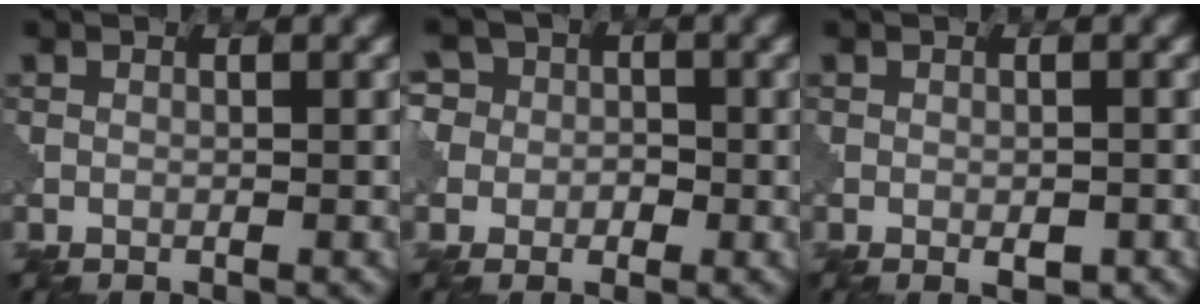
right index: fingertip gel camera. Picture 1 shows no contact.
{"total": 3.9, "force": [-0.5, 3.8, 0.2], "torque": [0.003, 0.021, -0.042]}
{"total": 1.0, "force": [-0.9, 0.1, 0.4], "torque": [-0.013, -0.007, -0.008]}